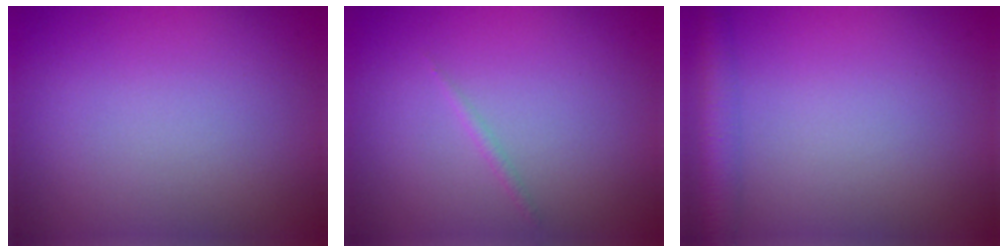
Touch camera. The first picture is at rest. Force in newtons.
{"total": 0.6, "press": 0.6, "slide": 0.0}
{"total": 3.4, "press": 3.3, "slide": 0.2}